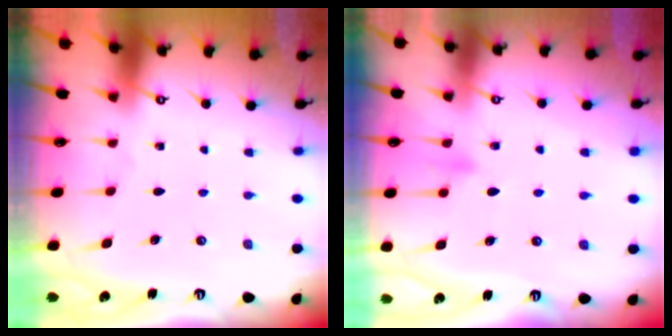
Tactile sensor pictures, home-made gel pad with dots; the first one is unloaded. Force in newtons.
{"total": 8.7, "press": 8.6, "slide": 0.8}